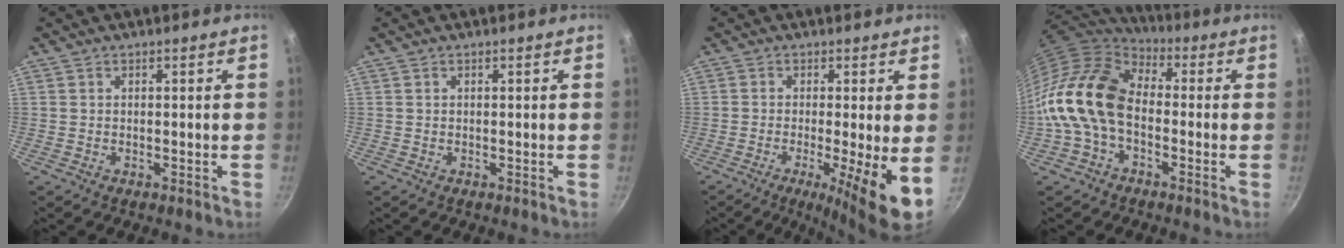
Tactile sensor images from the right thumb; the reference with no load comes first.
{"total": 0.0}
{"total": 9.4, "force": [-1.8, 1.1, 9.1], "torque": [-0.143, -0.011, -0.028]}
{"total": 15.3, "force": [-2.6, 10.1, 11.2], "torque": [-0.192, 0.040, -0.072]}